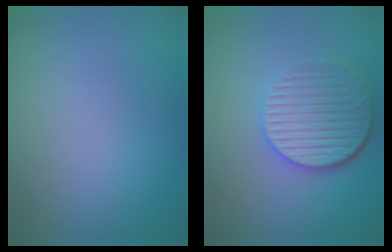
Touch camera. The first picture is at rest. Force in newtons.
{"total": 5.4, "press": 4.0, "slide": 3.6}